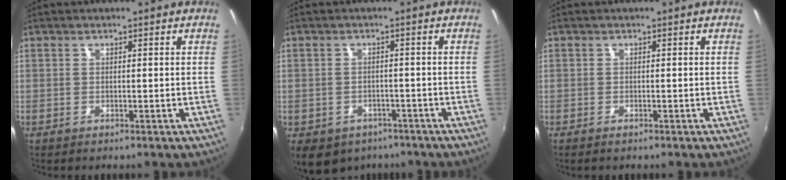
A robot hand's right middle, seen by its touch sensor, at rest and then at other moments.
{"total": 9.4, "force": [-5.8, 6.4, 3.7], "torque": [-0.091, -0.016, -0.072]}
{"total": 0.8, "force": [-0.7, 0.3, 0.3], "torque": [-0.008, -0.005, -0.014]}